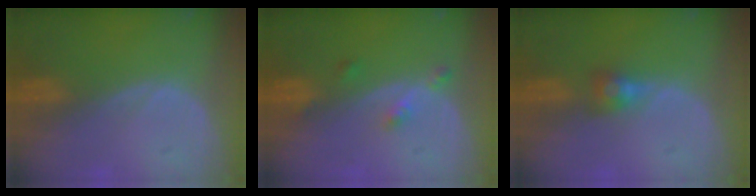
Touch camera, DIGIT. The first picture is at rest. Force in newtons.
{"total": 2.7, "press": 2.3, "slide": 1.5}
{"total": 2.9, "press": 2.5, "slide": 1.5}